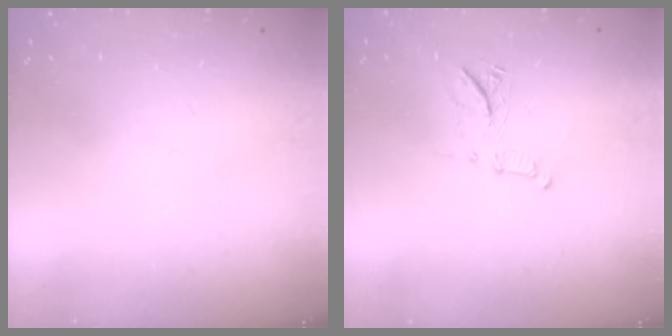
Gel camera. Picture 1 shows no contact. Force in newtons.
{"total": 8.6, "press": 8.5, "slide": 1.1}